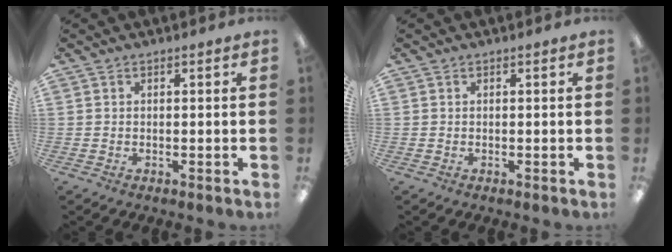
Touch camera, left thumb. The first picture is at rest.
{"total": 0.0}